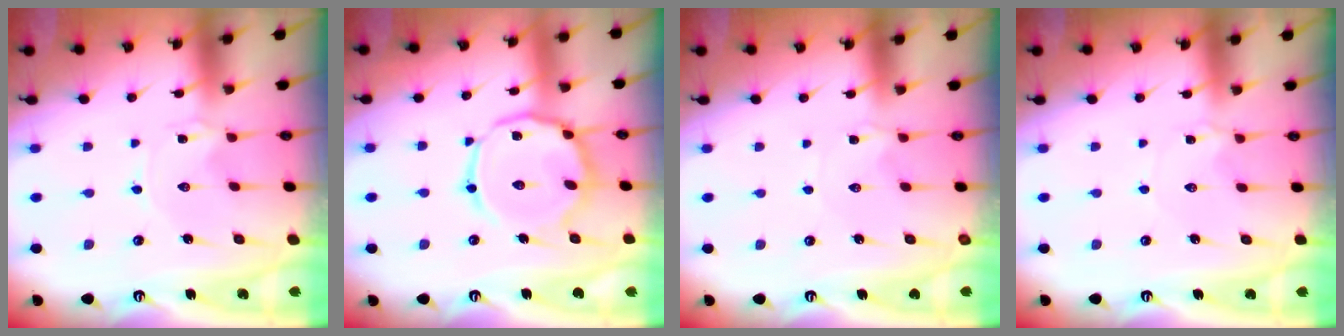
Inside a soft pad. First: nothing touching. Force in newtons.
{"total": 15.0, "press": 14.9, "slide": 1.0}
{"total": 1.3, "press": 1.3, "slide": 0.3}
{"total": 2.5, "press": 2.5, "slide": 0.3}